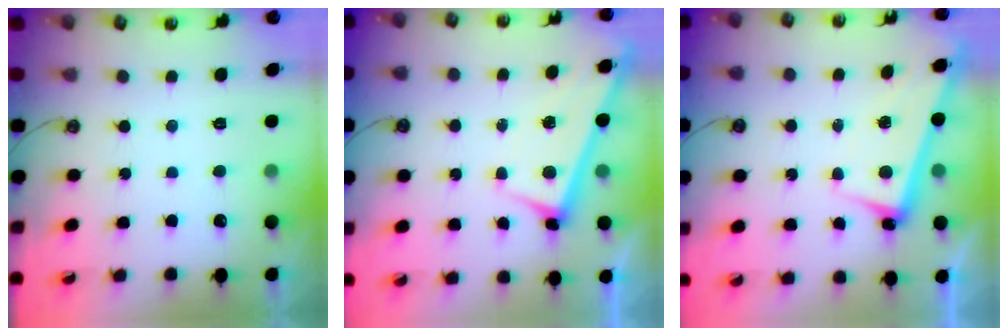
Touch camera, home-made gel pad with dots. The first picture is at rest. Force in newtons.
{"total": 2.9, "press": 2.9, "slide": 0.1}
{"total": 2.5, "press": 2.4, "slide": 0.9}